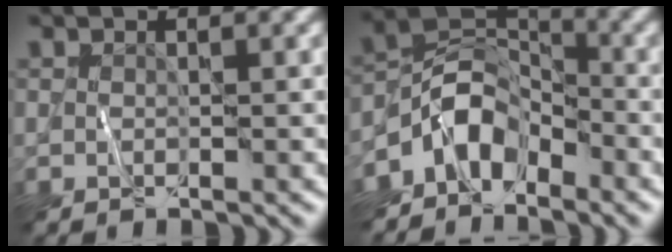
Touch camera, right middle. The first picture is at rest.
{"total": 5.5, "force": [-3.4, 3.3, 2.9], "torque": [-0.032, 0.005, -0.075]}